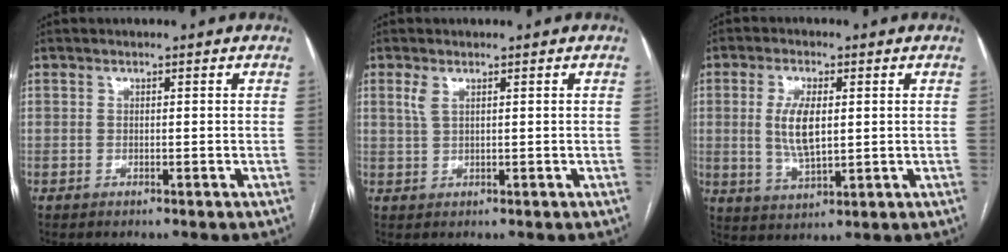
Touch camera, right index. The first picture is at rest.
{"total": 1.9, "force": [1.2, 0.7, 1.4], "torque": [-0.043, 0.011, 0.030]}
{"total": 7.0, "force": [0.9, 2.5, 6.5], "torque": [-0.135, 0.000, 0.021]}